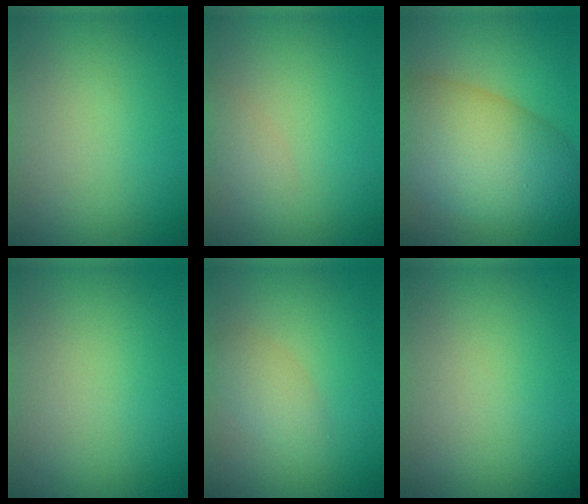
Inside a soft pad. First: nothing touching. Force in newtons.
{"total": 1.4, "press": 1.4, "slide": 0.1}
{"total": 10.8, "press": 10.8, "slide": 0.3}
{"total": 0.0}
{"total": 2.1, "press": 2.1, "slide": 0.1}
{"total": 0.0}